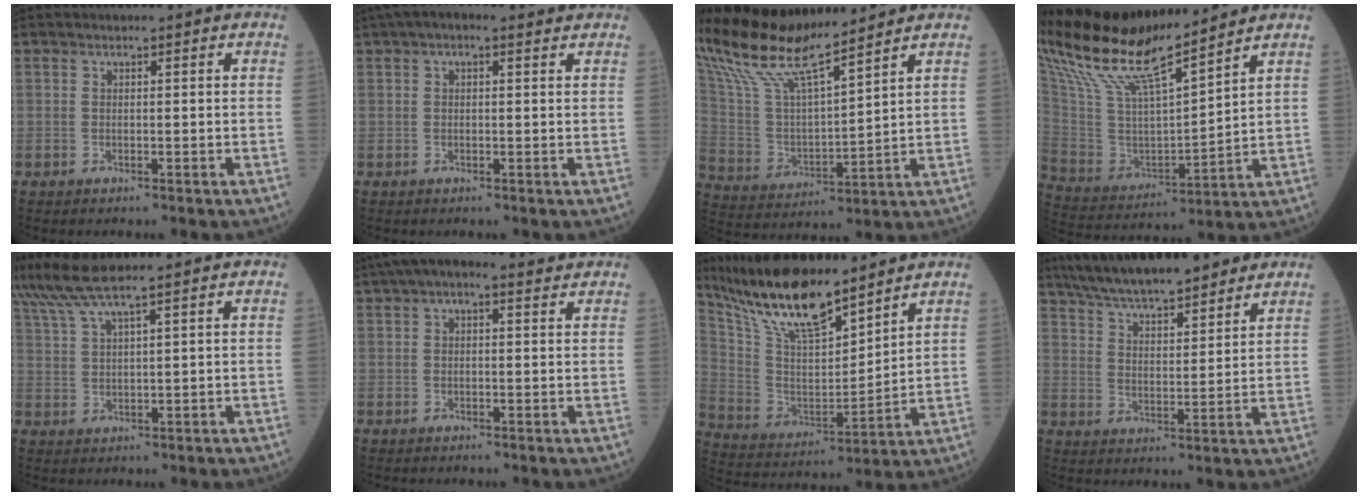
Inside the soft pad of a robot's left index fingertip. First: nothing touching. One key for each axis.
{"total": 4.4, "fx": 2.9, "fy": 1.5, "fz": 3.0, "tx": -0.056, "ty": 0.036, "tz": 0.043}
{"total": 14.9, "fx": 12.9, "fy": 0.6, "fz": 7.4, "tx": -0.166, "ty": 0.009, "tz": 0.257}
{"total": 17.5, "fx": 15.1, "fy": 0.9, "fz": 8.9, "tx": -0.186, "ty": 0.004, "tz": 0.296}
{"total": 5.5, "fx": 4.7, "fy": -1.3, "fz": 2.6, "tx": -0.067, "ty": 0.014, "tz": 0.100}
{"total": 7.2, "fx": 5.3, "fy": 2.3, "fz": 4.3, "tx": -0.081, "ty": 0.044, "tz": 0.081}
{"total": 16.6, "fx": 13.8, "fy": 3.1, "fz": 8.6, "tx": -0.169, "ty": 0.003, "tz": 0.266}
{"total": 16.3, "fx": 14.0, "fy": 2.9, "fz": 8.0, "tx": -0.137, "ty": 0.022, "tz": 0.224}